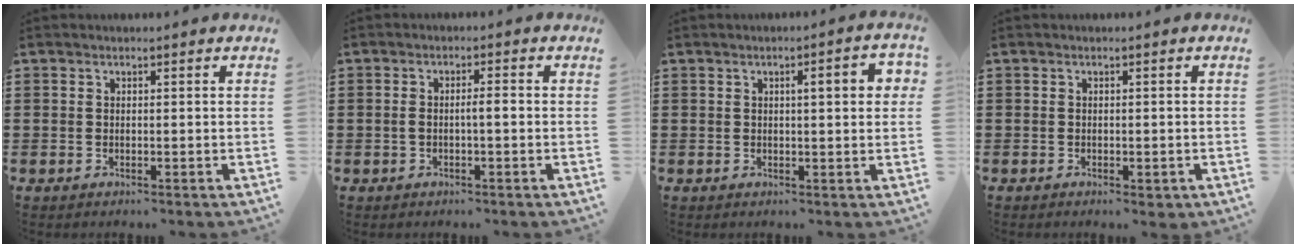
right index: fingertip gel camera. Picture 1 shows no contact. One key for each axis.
{"total": 2.1, "fx": -0.4, "fy": 0.4, "fz": 2.1, "tx": -0.039, "ty": 0.003, "tz": -0.009}
{"total": 3.8, "fx": 0.8, "fy": 0.7, "fz": 3.7, "tx": -0.053, "ty": 0.001, "tz": 0.005}
{"total": 0.7, "fx": -0.6, "fy": 0.2, "fz": 0.4, "tx": -0.010, "ty": -0.006, "tz": -0.010}